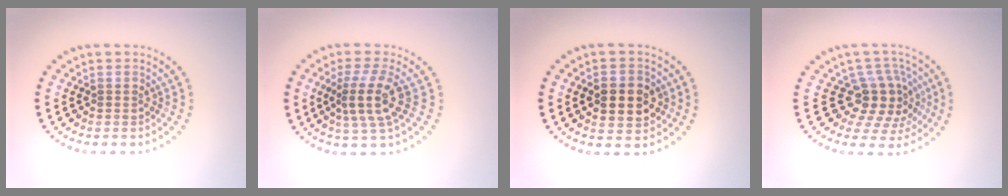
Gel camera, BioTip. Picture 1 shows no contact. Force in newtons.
{"total": 3.7, "press": 3.1, "slide": 2.0}
{"total": 4.6, "press": 4.6, "slide": 0.3}
{"total": 4.4, "press": 3.3, "slide": 2.9}